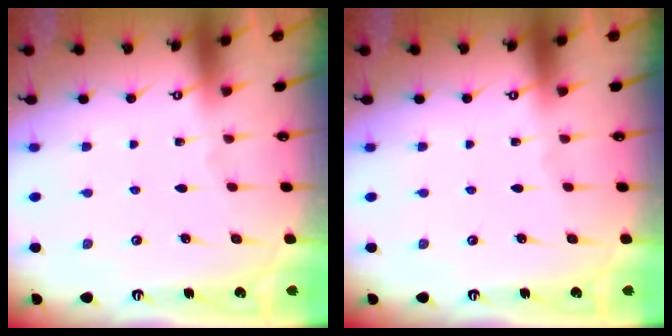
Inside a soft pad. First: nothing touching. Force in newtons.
{"total": 0.0}